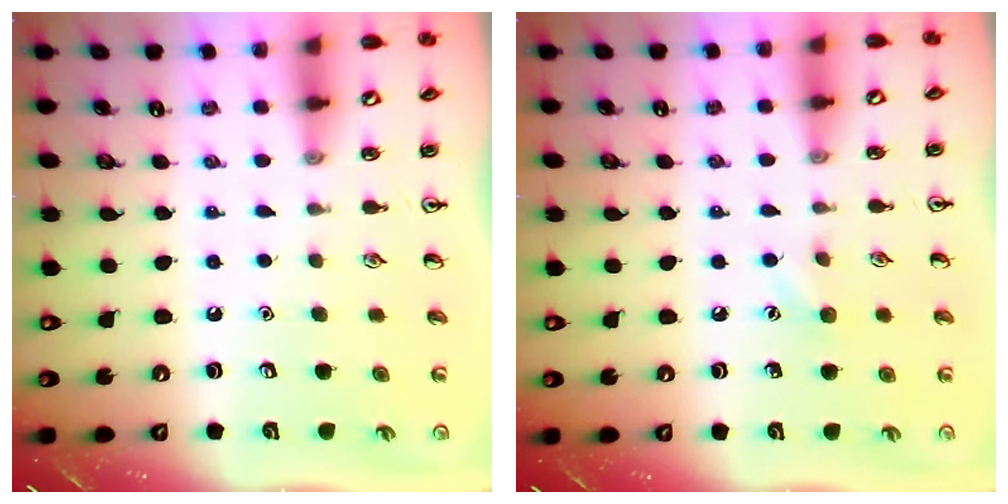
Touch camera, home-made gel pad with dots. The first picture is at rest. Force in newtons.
{"total": 5.0, "press": 4.8, "slide": 1.4}